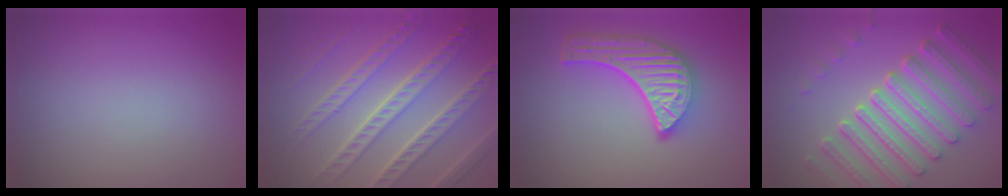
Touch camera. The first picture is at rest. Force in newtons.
{"total": 8.2, "press": 5.8, "slide": 5.8}
{"total": 5.6, "press": 4.4, "slide": 3.6}
{"total": 7.6, "press": 5.7, "slide": 5.0}